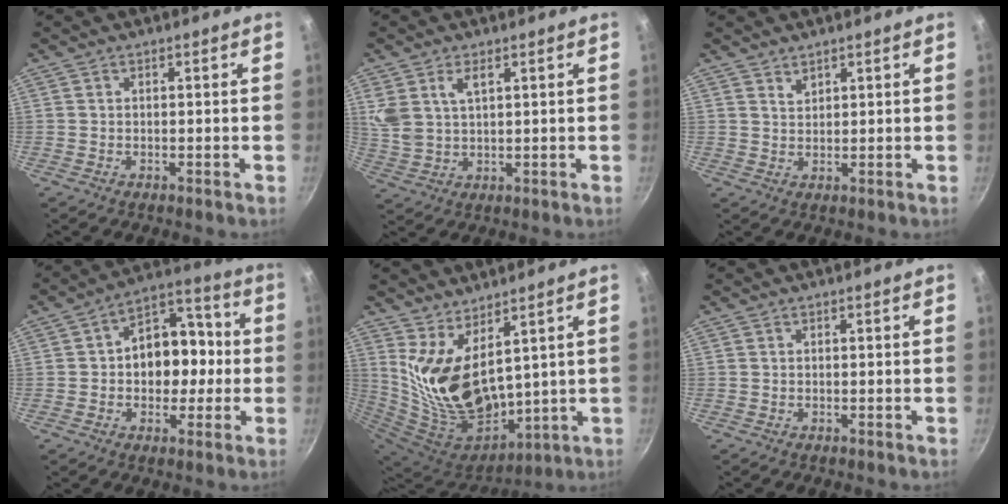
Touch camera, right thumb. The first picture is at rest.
{"total": 6.7, "force": [2.8, 3.6, 4.9], "torque": [-0.107, -0.004, 0.066]}
{"total": 1.7, "force": [1.4, 0.8, 0.6], "torque": [0.000, -0.012, 0.027]}
{"total": 13.7, "force": [-0.1, 9.3, 10.1], "torque": [-0.098, 0.035, -0.009]}
{"total": 16.8, "force": [5.5, 8.3, 13.6], "torque": [-0.241, -0.061, 0.137]}
{"total": 0.0}